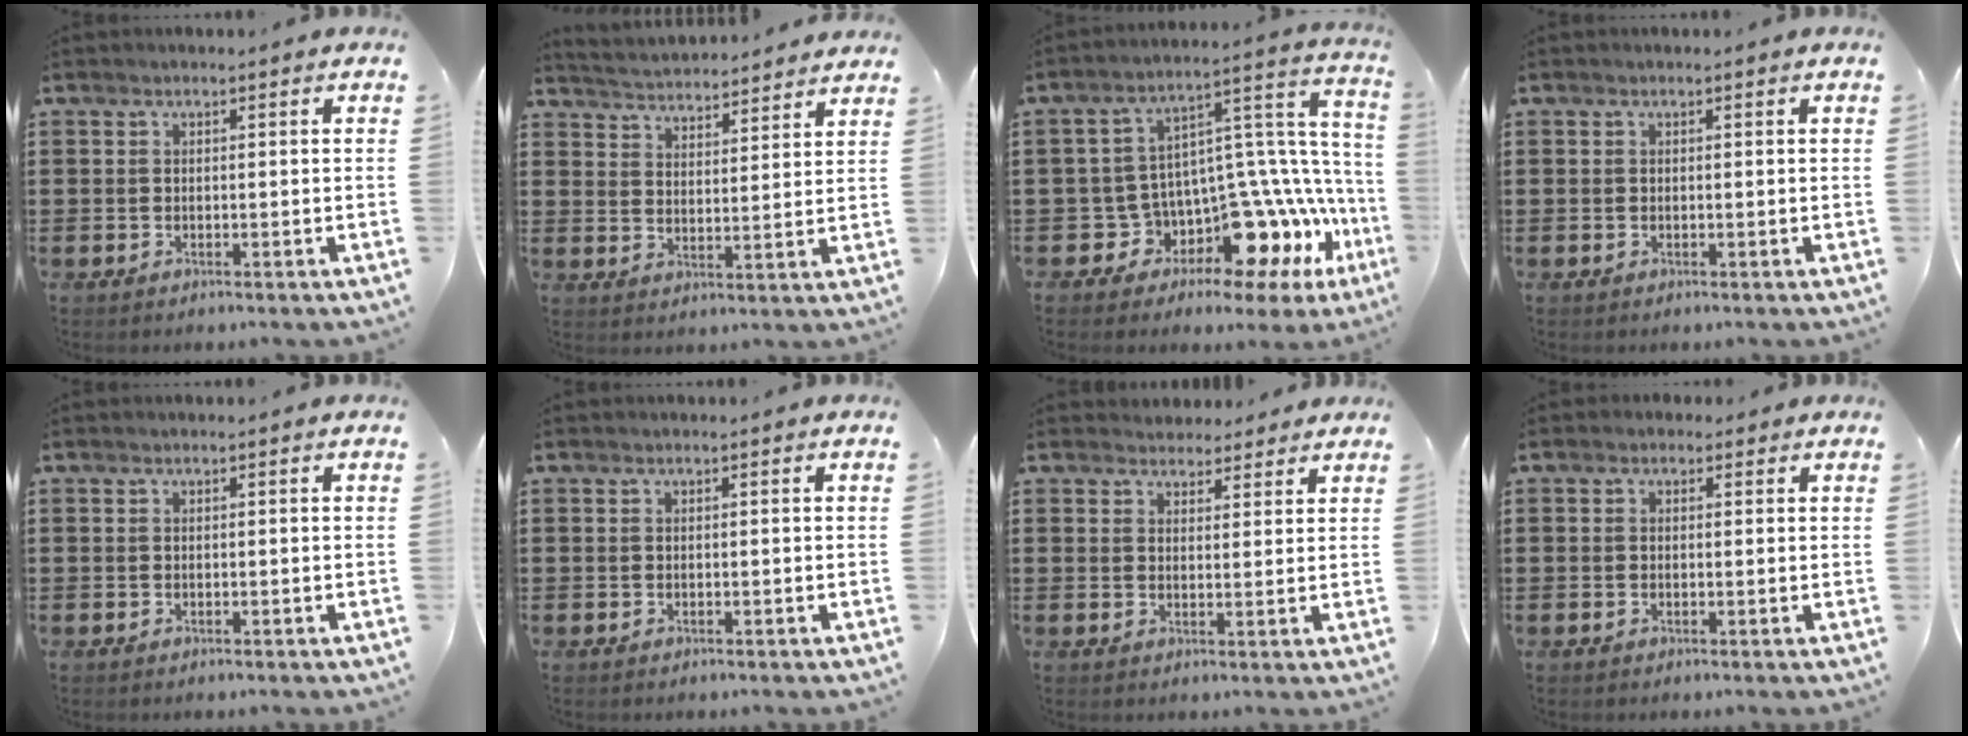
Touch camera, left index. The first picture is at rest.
{"total": 3.7, "force": [3.6, -0.2, -0.5], "torque": [-0.011, -0.028, 0.060]}
{"total": 8.0, "force": [-3.8, 4.1, 5.7], "torque": [-0.104, -0.038, -0.073]}
{"total": 0.0}
{"total": 0.0}
{"total": 0.0}
{"total": 3.1, "force": [2.8, 1.4, 0.0], "torque": [-0.010, 0.000, 0.054]}
{"total": 0.9, "force": [0.1, 0.8, 0.3], "torque": [-0.009, 0.006, 0.002]}